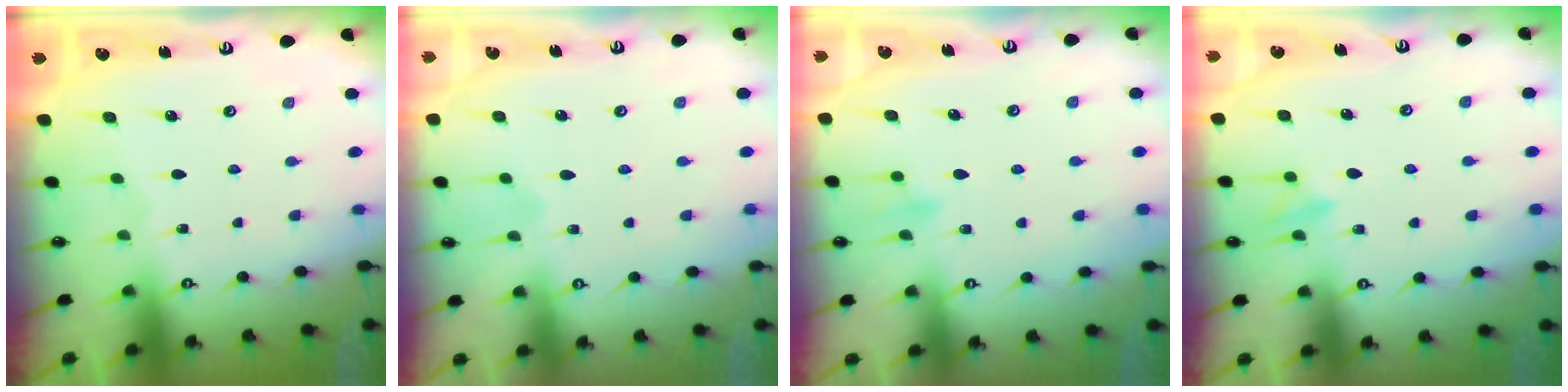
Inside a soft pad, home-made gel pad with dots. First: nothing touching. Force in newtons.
{"total": 6.0, "press": 6.0, "slide": 0.3}
{"total": 7.5, "press": 7.4, "slide": 0.6}
{"total": 10.1, "press": 10.0, "slide": 1.4}